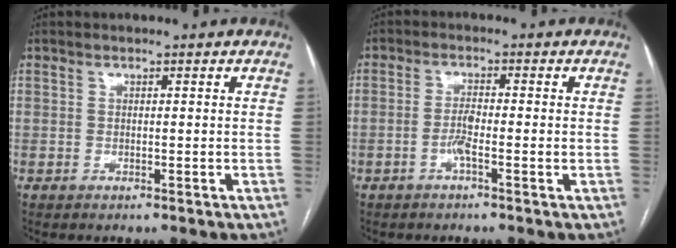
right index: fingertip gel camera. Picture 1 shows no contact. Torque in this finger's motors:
{"motor_torque": [0.21, 0.20, 0.01, 0.00]}